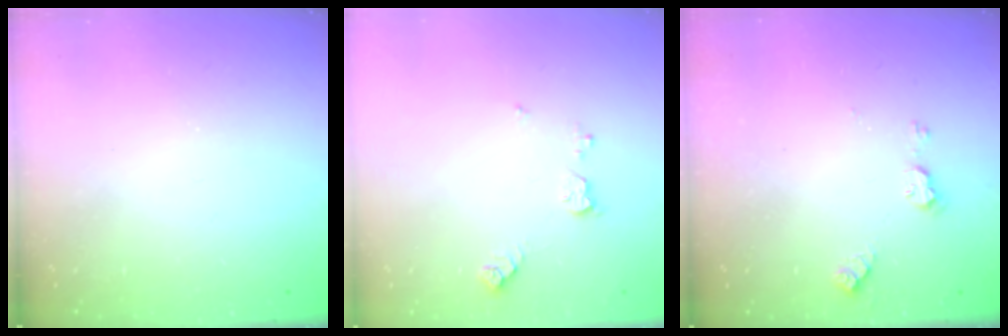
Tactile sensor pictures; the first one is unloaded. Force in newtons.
{"total": 6.8, "press": 6.8, "slide": 0.5}
{"total": 5.1, "press": 5.0, "slide": 0.6}